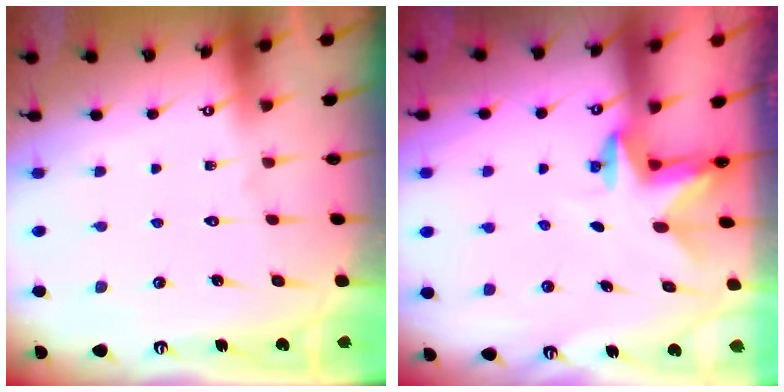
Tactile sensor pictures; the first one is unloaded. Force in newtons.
{"total": 2.4, "press": 2.4, "slide": 0.4}